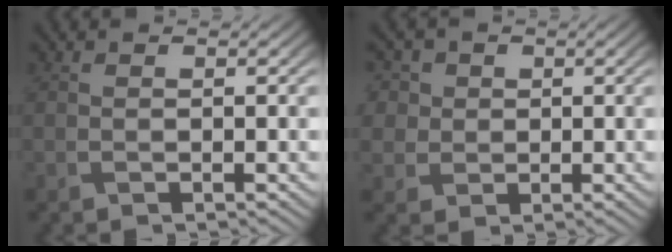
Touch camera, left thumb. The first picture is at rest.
{"total": 5.3, "force": [1.8, 4.6, 1.7], "torque": [-0.069, 0.009, 0.026]}